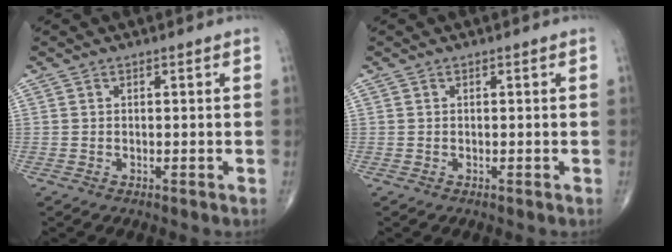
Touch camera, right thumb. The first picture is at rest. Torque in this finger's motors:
{"motor_torque": [0.00, 0.00, 0.00, 0.00, 0.00]}